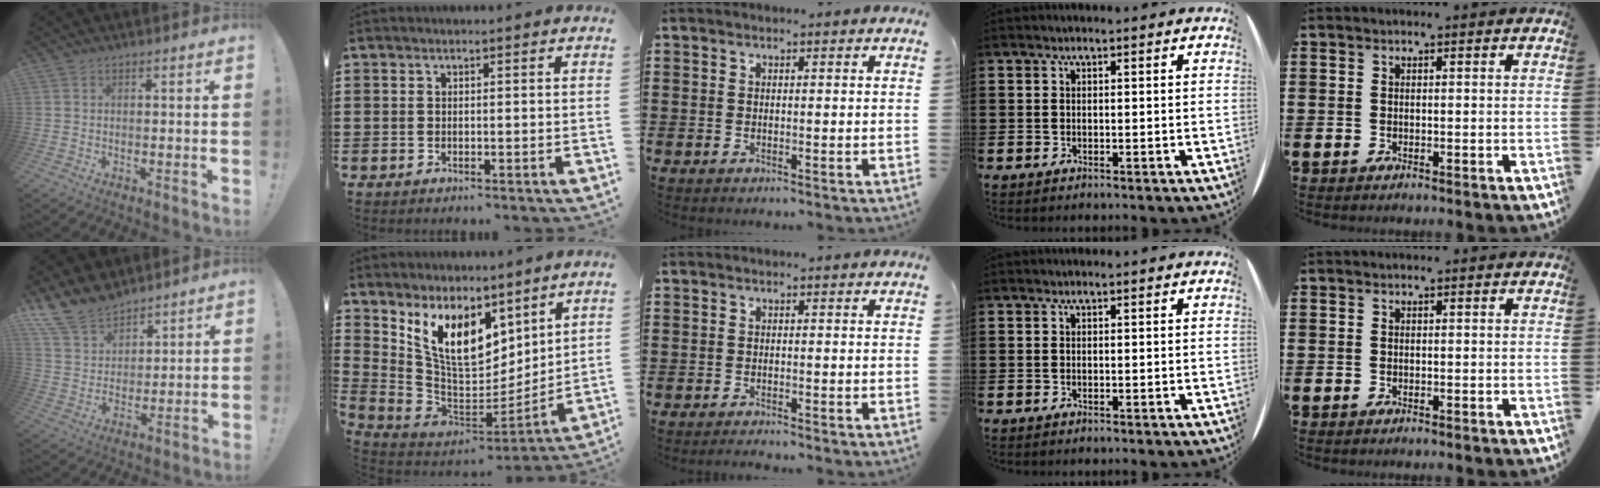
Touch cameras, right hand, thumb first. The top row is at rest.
{"thumb": {"total": 12.8, "force": [10.5, 6.4, 3.4], "torque": [-0.071, -0.077, 0.205]}, "index": {"total": 11.4, "force": [6.4, 6.2, 7.1], "torque": [-0.164, -0.032, 0.125]}, "middle": {"total": 0.7, "force": [-0.7, -0.1, 0.1], "torque": [-0.003, -0.003, -0.013]}}